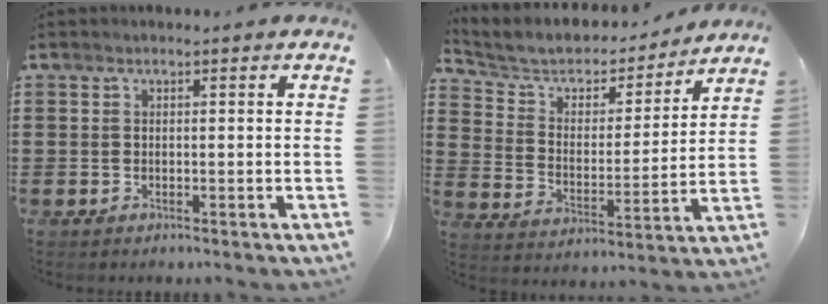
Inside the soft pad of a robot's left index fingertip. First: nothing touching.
{"total": 5.0, "force": [4.4, 2.1, 0.9], "torque": [-0.050, -0.036, 0.069]}